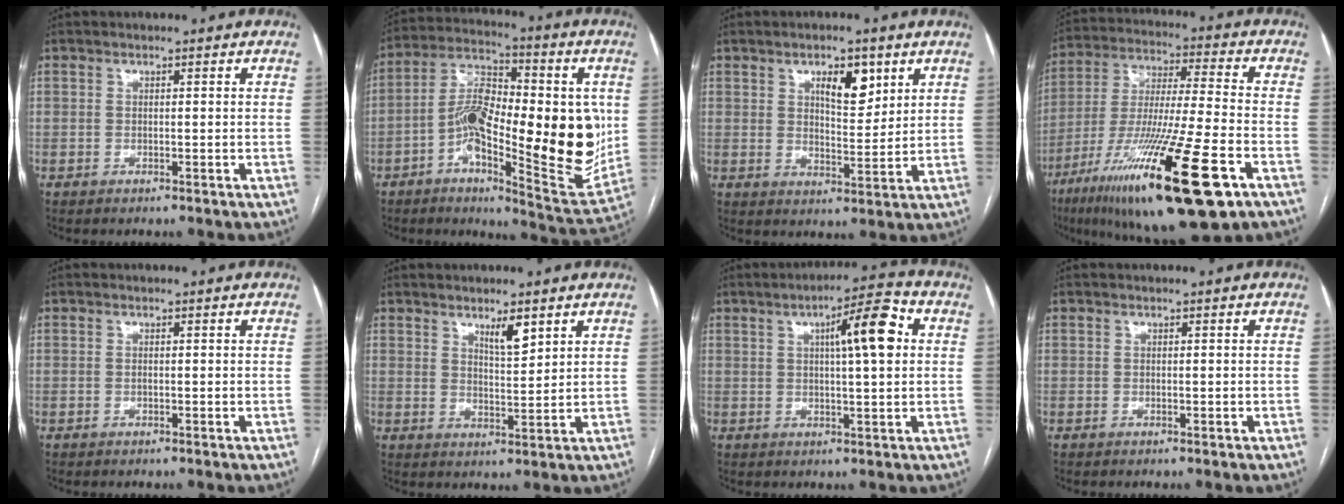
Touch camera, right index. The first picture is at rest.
{"total": 23.3, "force": [-1.6, 6.7, 22.3], "torque": [-0.326, 0.010, -0.021]}
{"total": 6.6, "force": [3.3, 2.6, 5.0], "torque": [-0.080, 0.001, 0.055]}
{"total": 24.9, "force": [-12.8, 2.3, 21.3], "torque": [-0.361, -0.054, -0.217]}
{"total": 0.6, "force": [-0.1, 0.2, 0.5], "torque": [-0.011, -0.001, 0.001]}
{"total": 4.1, "force": [2.7, 0.8, 3.0], "torque": [-0.054, -0.005, 0.049]}
{"total": 9.5, "force": [2.4, 1.3, 9.1], "torque": [-0.137, 0.019, 0.034]}
{"total": 0.0}